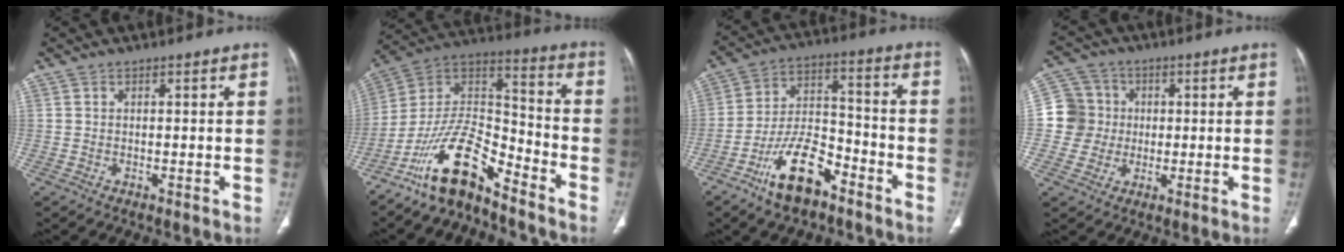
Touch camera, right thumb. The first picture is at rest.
{"total": 15.0, "force": [-11.0, 4.9, 8.9], "torque": [-0.151, 0.097, -0.210]}
{"total": 13.5, "force": [-8.5, 6.2, 8.5], "torque": [-0.143, 0.066, -0.158]}
{"total": 8.2, "force": [0.1, 8.1, 1.2], "torque": [0.010, 0.018, -0.004]}